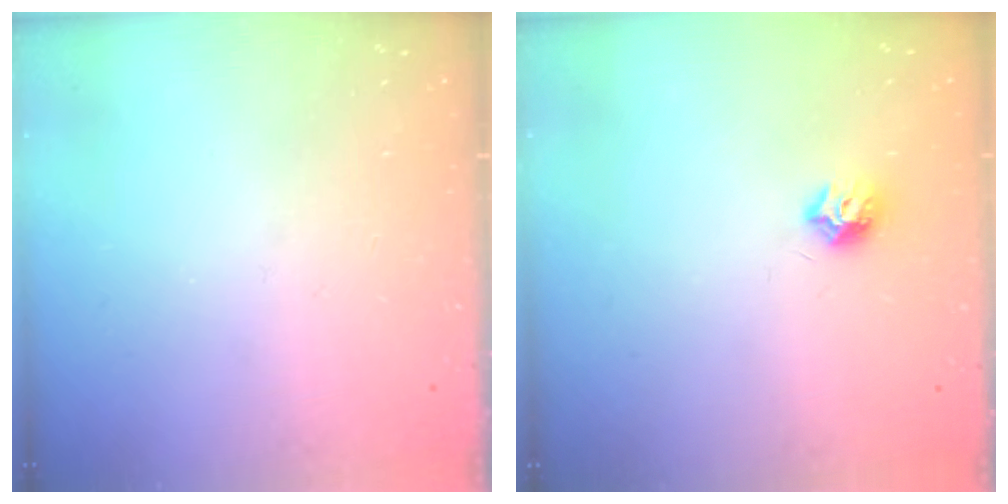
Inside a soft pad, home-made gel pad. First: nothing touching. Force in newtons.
{"total": 7.4, "press": 7.4, "slide": 0.9}